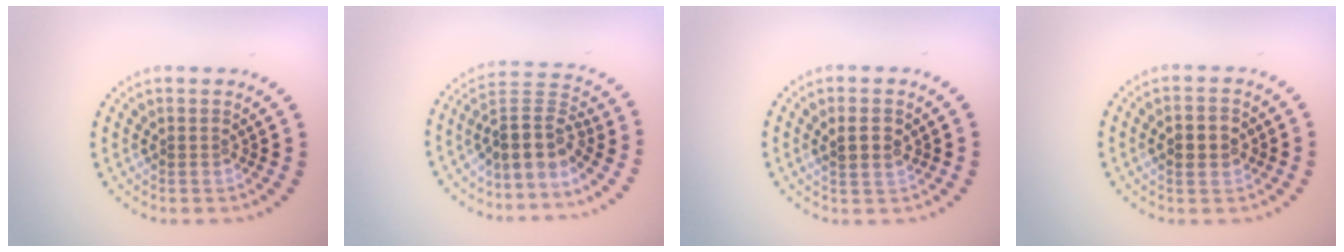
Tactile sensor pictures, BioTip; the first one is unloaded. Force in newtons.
{"total": 4.0, "press": 3.1, "slide": 2.6}
{"total": 1.7, "press": 1.6, "slide": 0.5}
{"total": 3.2, "press": 3.2, "slide": 0.1}